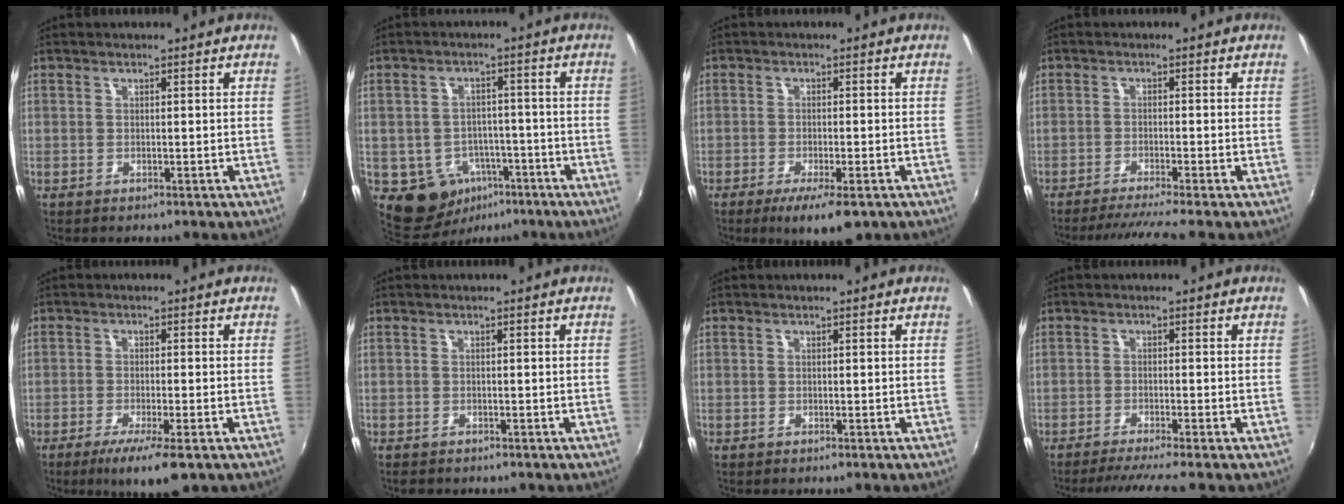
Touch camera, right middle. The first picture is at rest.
{"total": 9.2, "force": [-4.4, 7.3, 3.3], "torque": [-0.076, 0.012, -0.042]}
{"total": 6.8, "force": [-4.3, 1.8, 5.0], "torque": [-0.098, -0.022, -0.068]}
{"total": 6.1, "force": [-5.3, -1.4, 2.8], "torque": [-0.064, -0.013, -0.086]}
{"total": 7.0, "force": [-4.3, 1.1, 5.4], "torque": [-0.109, -0.021, -0.070]}
{"total": 1.3, "force": [-1.1, 0.6, 0.3], "torque": [-0.011, -0.005, -0.018]}
{"total": 0.0}
{"total": 5.4, "force": [-4.7, -1.3, 2.4], "torque": [-0.057, -0.013, -0.077]}